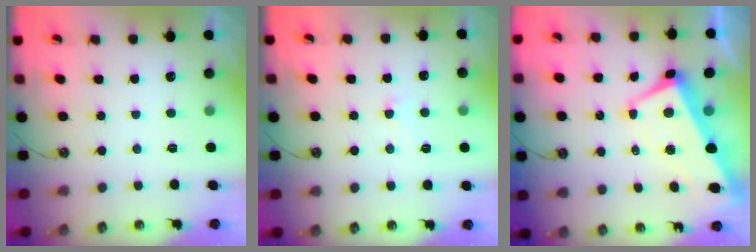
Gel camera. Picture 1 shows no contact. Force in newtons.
{"total": 0.7, "press": 0.1, "slide": 0.7}
{"total": 1.7, "press": 1.1, "slide": 1.3}